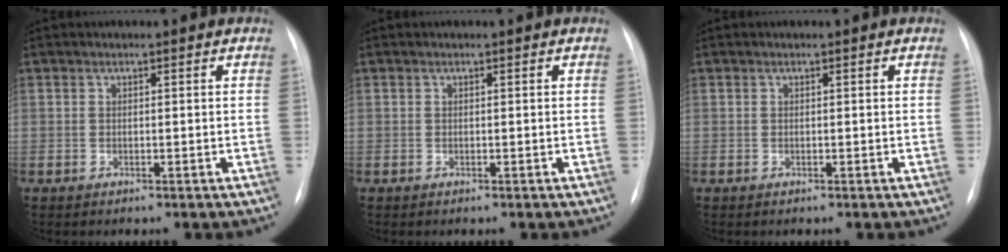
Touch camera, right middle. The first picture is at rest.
{"total": 0.0}
{"total": 0.0}